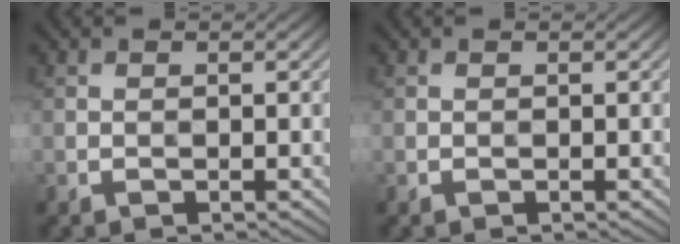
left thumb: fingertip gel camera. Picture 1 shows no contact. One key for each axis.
{"total": 0.0}